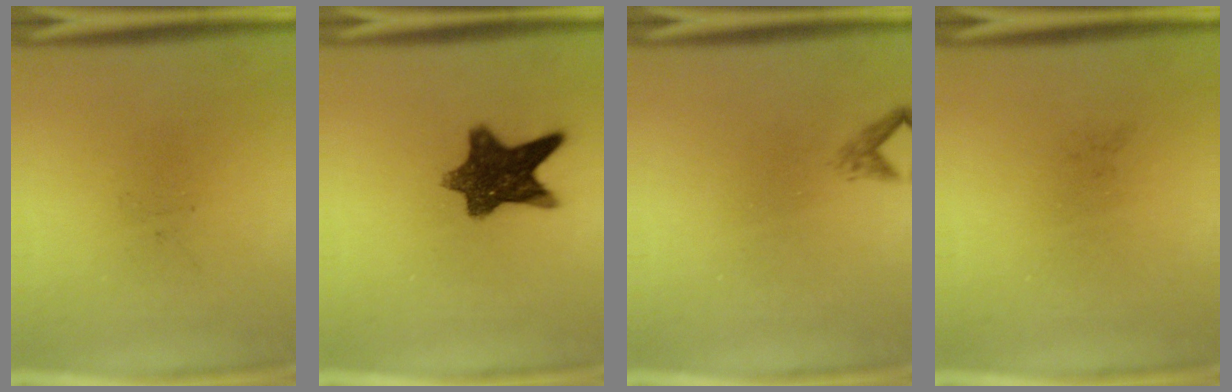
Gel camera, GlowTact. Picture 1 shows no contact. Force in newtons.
{"total": 10.2}
{"total": 1.0}
{"total": 0.0}